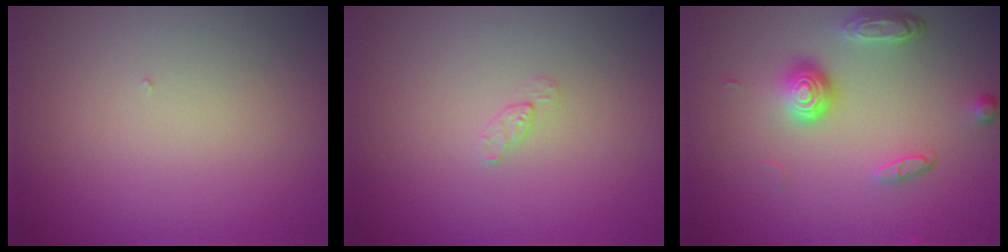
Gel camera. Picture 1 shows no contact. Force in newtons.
{"total": 0.9, "press": 0.8, "slide": 0.2}
{"total": 3.8, "press": 2.9, "slide": 2.6}